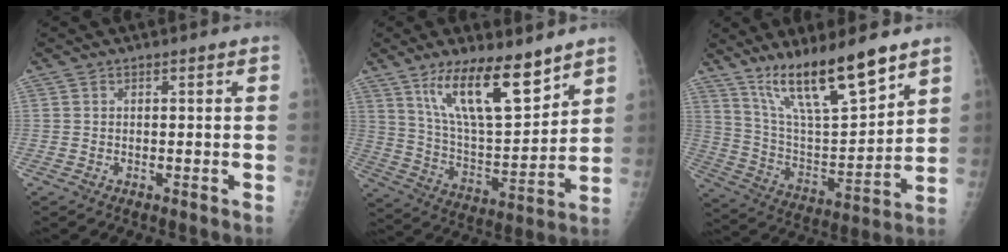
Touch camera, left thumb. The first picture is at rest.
{"total": 16.8, "force": [11.0, 5.1, 11.6], "torque": [-0.173, -0.068, 0.208]}
{"total": 18.0, "force": [12.9, 3.7, 11.9], "torque": [-0.184, -0.072, 0.242]}